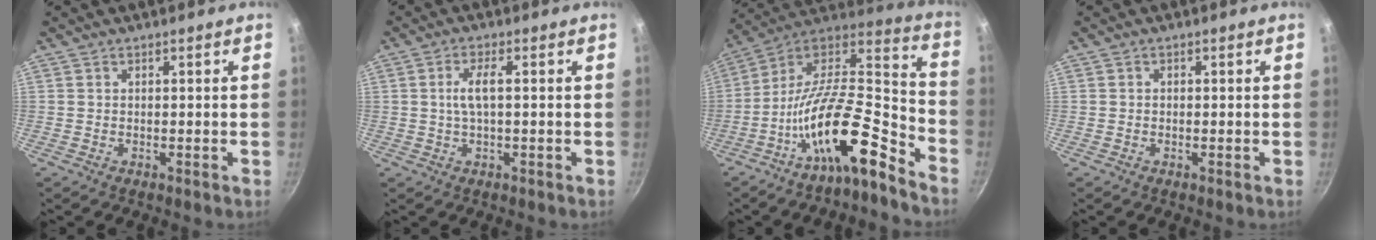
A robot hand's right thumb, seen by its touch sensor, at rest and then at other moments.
{"total": 4.1, "force": [0.3, 1.2, 3.9], "torque": [-0.088, 0.009, 0.005]}
{"total": 20.0, "force": [-11.8, 5.8, 15.0], "torque": [-0.228, 0.096, -0.223]}
{"total": 0.6, "force": [-0.1, 0.5, 0.2], "torque": [-0.003, 0.003, -0.002]}